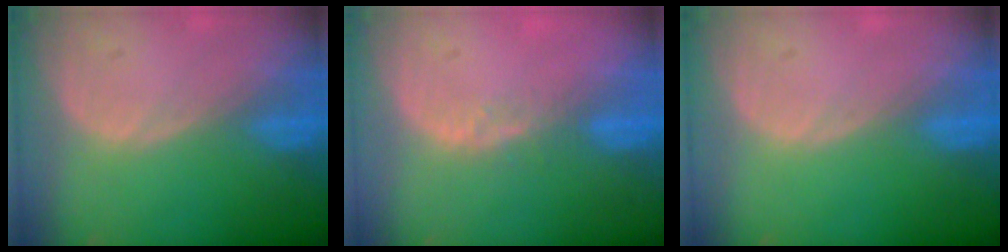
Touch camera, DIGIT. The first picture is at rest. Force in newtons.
{"total": 2.4, "press": 1.8, "slide": 1.5}
{"total": 0.0}